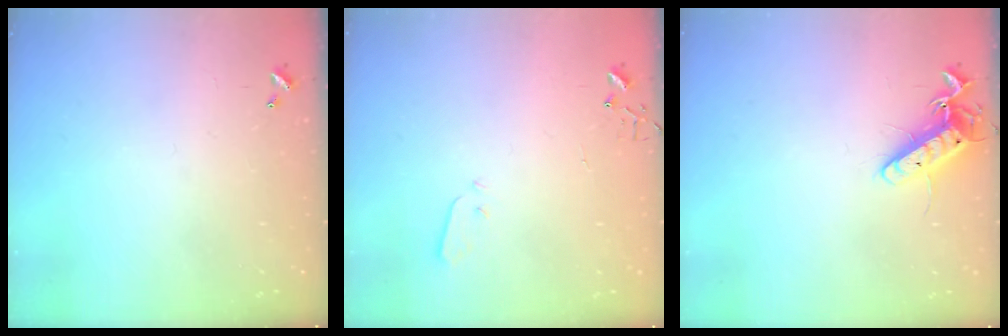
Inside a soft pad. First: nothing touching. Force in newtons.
{"total": 2.9, "press": 2.9, "slide": 0.1}
{"total": 12.3, "press": 12.2, "slide": 0.9}